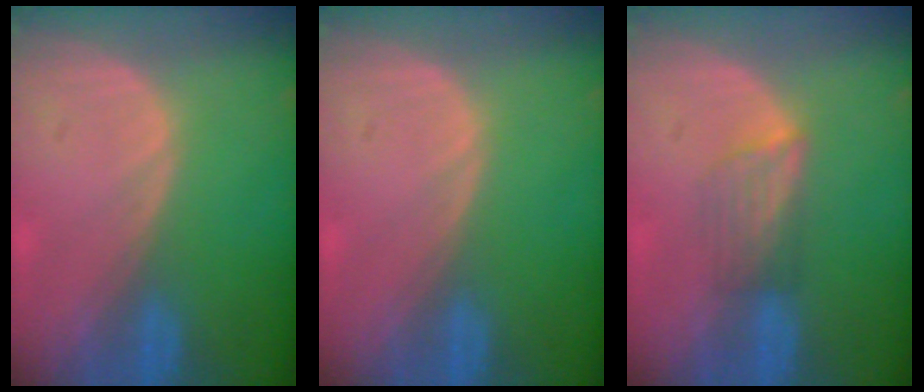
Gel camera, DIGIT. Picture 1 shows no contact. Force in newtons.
{"total": 0.0}
{"total": 3.5, "press": 3.2, "slide": 1.4}